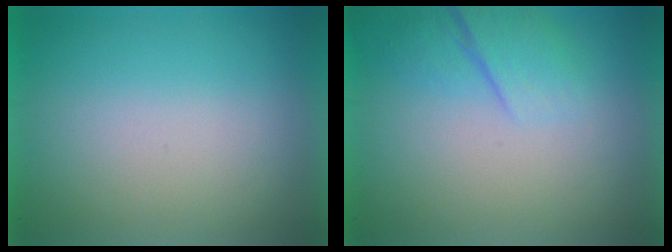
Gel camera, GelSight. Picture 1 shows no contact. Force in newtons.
{"total": 2.2}